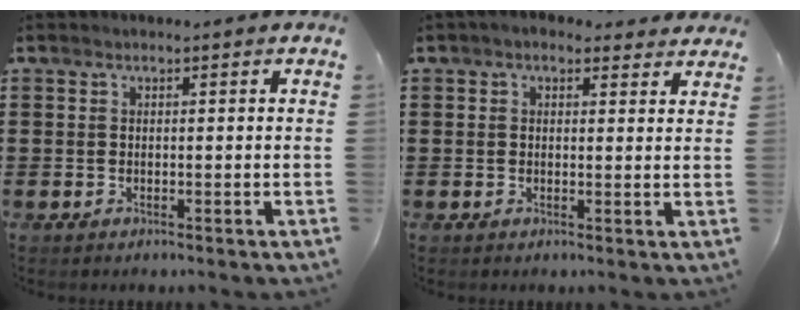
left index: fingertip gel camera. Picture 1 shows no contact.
{"total": 2.3, "force": [1.7, 1.3, 0.8], "torque": [-0.023, 0.005, 0.031]}